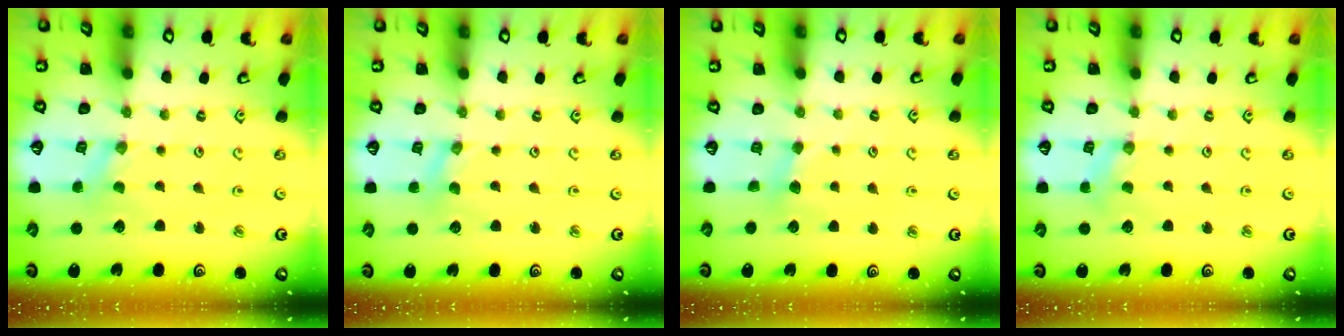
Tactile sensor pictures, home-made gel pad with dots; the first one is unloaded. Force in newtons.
{"total": 1.4, "press": 1.4, "slide": 0.3}
{"total": 2.5, "press": 2.4, "slide": 0.2}
{"total": 2.4, "press": 2.3, "slide": 0.3}